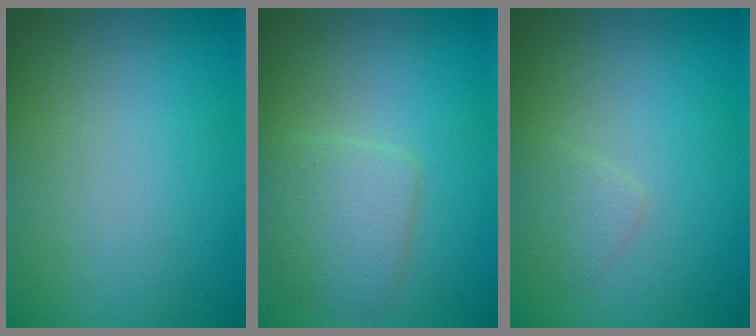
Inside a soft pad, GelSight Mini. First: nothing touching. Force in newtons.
{"total": 3.0, "press": 3.0, "slide": 0.1}
{"total": 1.2, "press": 1.2, "slide": 0.1}